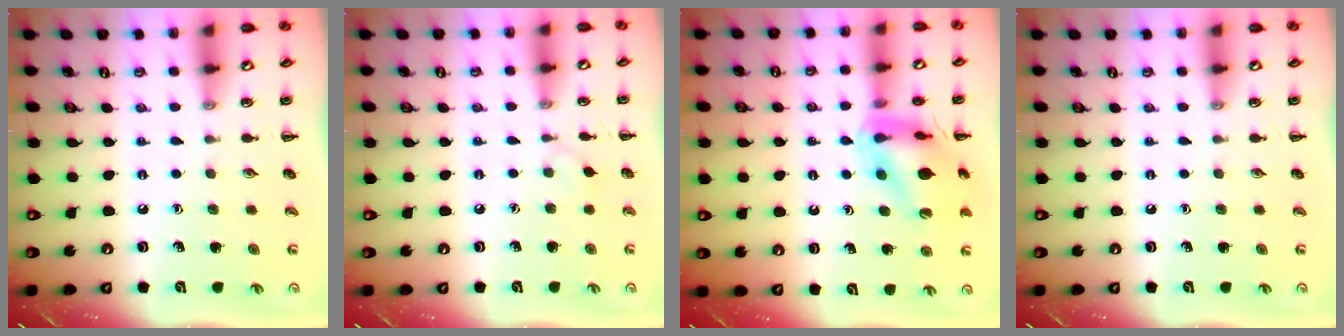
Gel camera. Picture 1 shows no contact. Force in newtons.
{"total": 2.9, "press": 2.6, "slide": 1.1}
{"total": 15.1, "press": 15.1, "slide": 1.5}
{"total": 0.0}